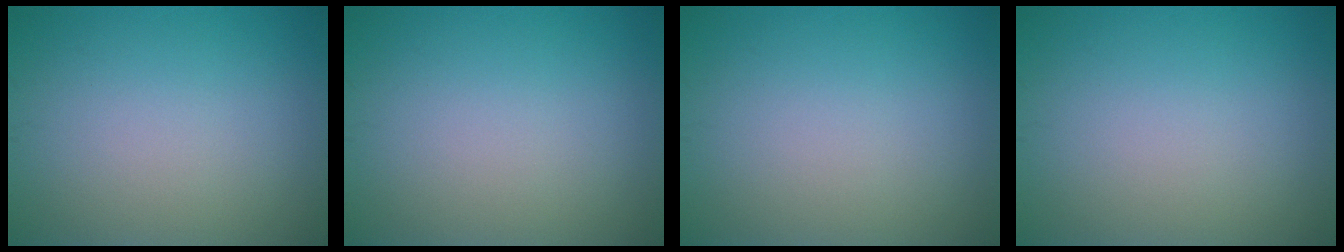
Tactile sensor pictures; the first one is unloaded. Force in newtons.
{"total": 0.0}
{"total": 0.0}
{"total": 0.0}